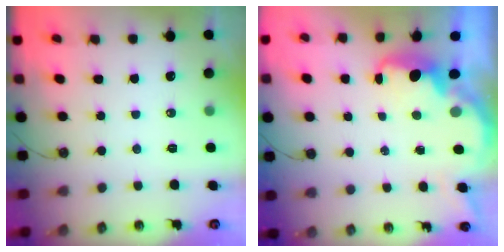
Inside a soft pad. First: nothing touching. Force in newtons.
{"total": 2.5, "press": 2.4, "slide": 0.7}